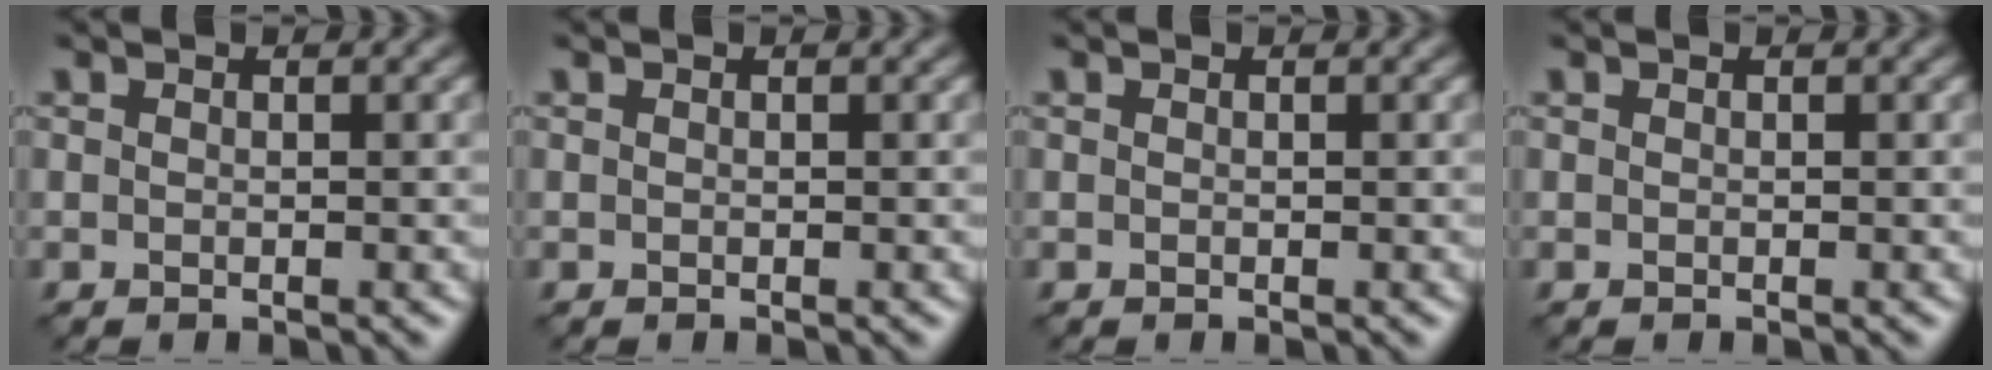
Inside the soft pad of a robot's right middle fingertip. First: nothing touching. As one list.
[{"total": 0.0}, {"total": 0.0}, {"total": 0.0}]